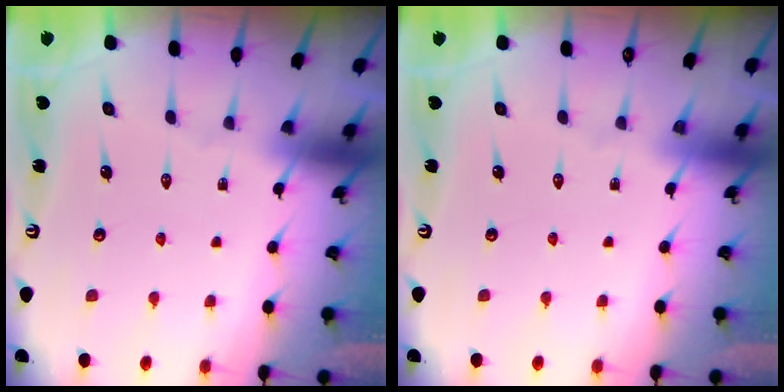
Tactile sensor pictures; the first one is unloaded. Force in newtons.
{"total": 0.0}